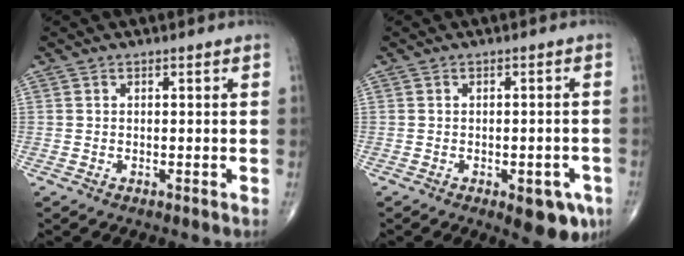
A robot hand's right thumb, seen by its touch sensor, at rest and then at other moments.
{"total": 8.4, "force": [-3.1, 3.5, 7.0], "torque": [-0.068, -0.004, -0.030]}